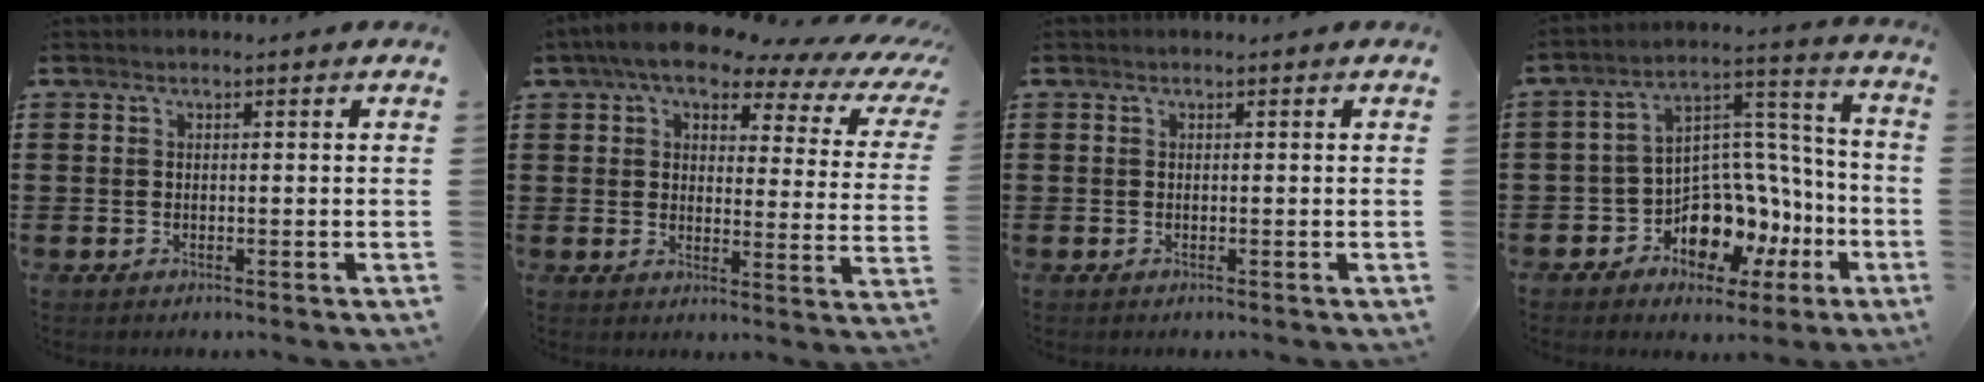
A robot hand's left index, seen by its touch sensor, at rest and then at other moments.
{"total": 7.4, "force": [5.7, 1.9, 4.4], "torque": [-0.096, -0.026, 0.092]}
{"total": 0.0}
{"total": 8.9, "force": [-4.9, 6.5, 3.5], "torque": [-0.067, 0.009, -0.077]}